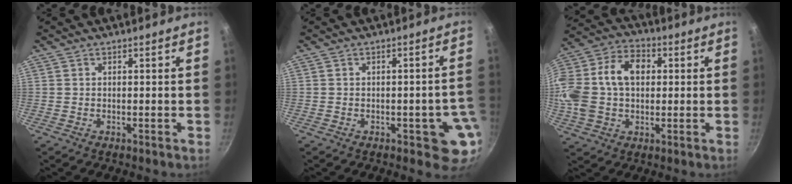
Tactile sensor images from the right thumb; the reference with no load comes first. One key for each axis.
{"total": 6.9, "fx": -1.9, "fy": 3.2, "fz": 5.8, "tx": -0.026, "ty": 0.016, "tz": -0.020}
{"total": 19.5, "fx": 2.2, "fy": 13.7, "fz": 13.7, "tx": -0.268, "ty": 0.036, "tz": 0.028}